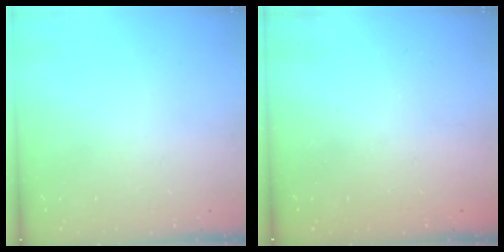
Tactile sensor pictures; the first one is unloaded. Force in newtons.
{"total": 2.3, "press": 2.1, "slide": 0.8}